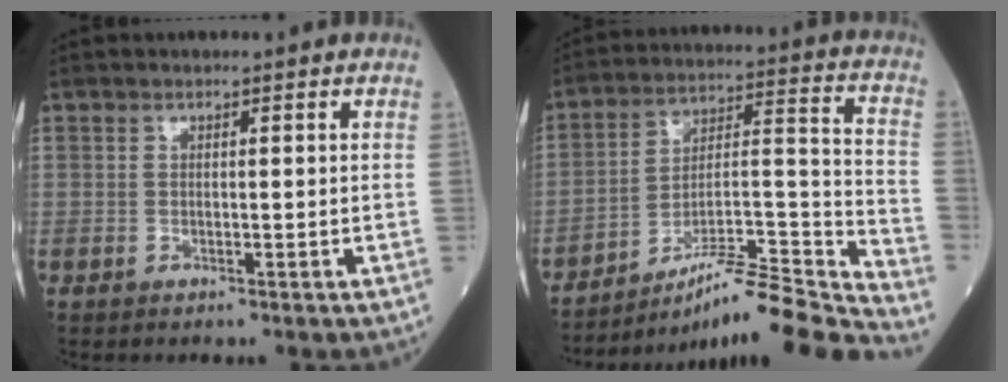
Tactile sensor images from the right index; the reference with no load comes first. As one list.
[{"total": 20.6, "force": [-18.5, -0.7, 9.0], "torque": [-0.110, 0.022, -0.291]}]